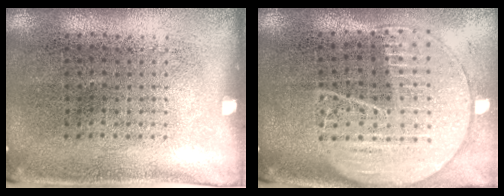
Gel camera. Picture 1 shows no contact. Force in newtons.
{"total": 1.9, "press": 1.8, "slide": 0.8}